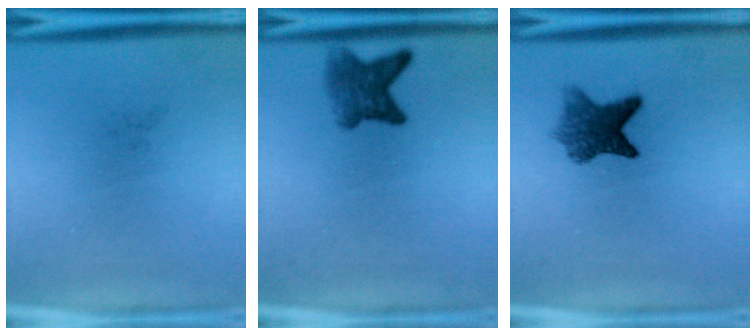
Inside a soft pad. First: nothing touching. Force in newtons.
{"total": 4.2}
{"total": 6.2}